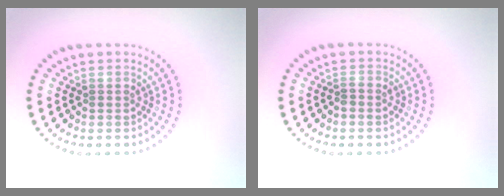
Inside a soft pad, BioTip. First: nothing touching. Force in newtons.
{"total": 0.6, "press": 0.3, "slide": 0.5}